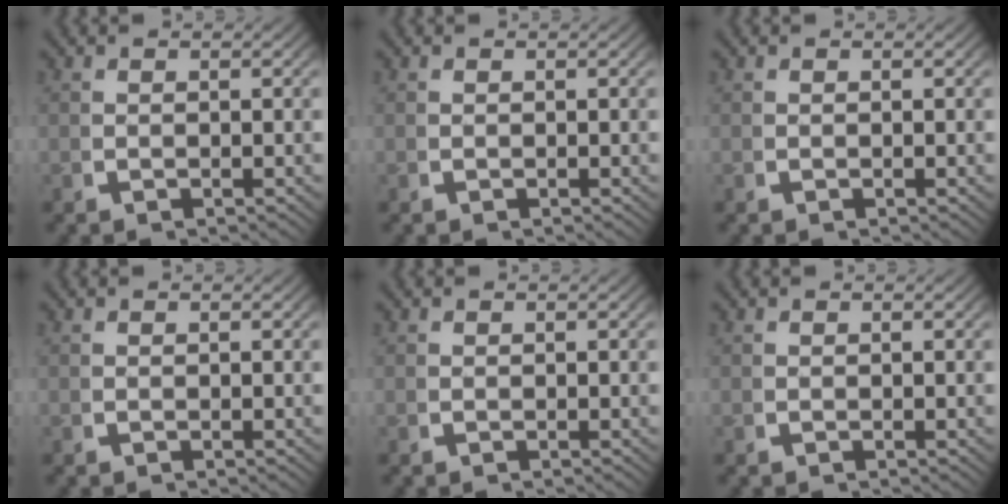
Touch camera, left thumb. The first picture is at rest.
{"total": 0.0}
{"total": 0.0}
{"total": 0.0}
{"total": 0.0}
{"total": 0.0}